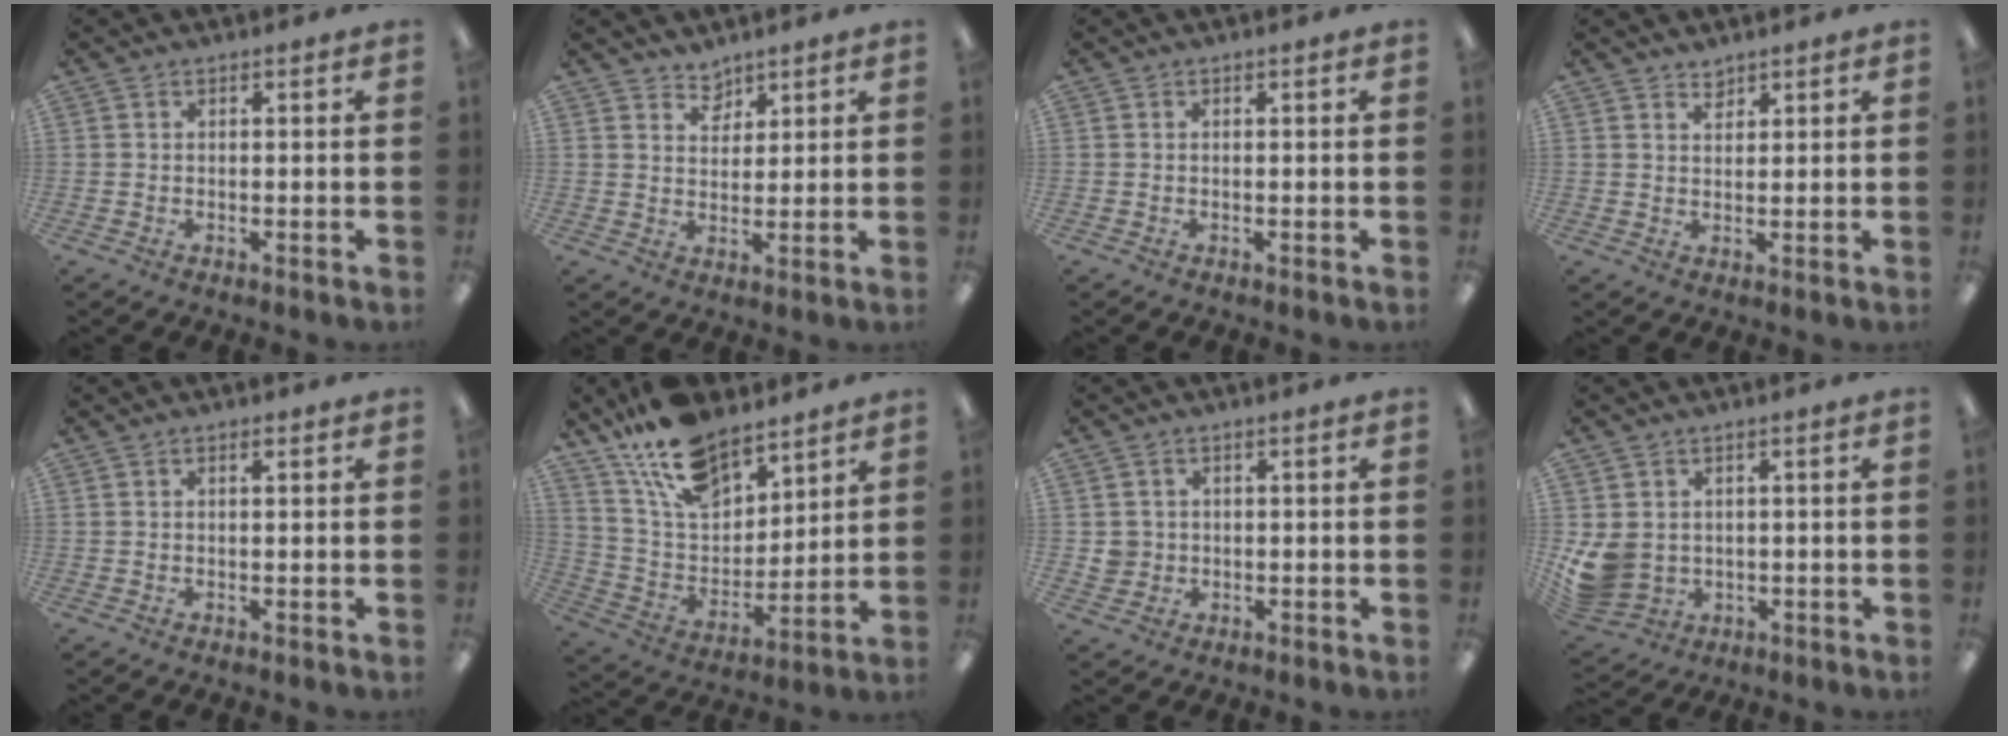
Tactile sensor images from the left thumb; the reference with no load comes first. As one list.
[{"total": 3.3, "force": [2.9, 1.5, 0.2], "torque": [0.007, -0.019, 0.053]}, {"total": 0.0}, {"total": 2.2, "force": [2.0, 0.8, 0.3], "torque": [0.000, -0.008, 0.036]}, {"total": 0.9, "force": [0.6, 0.3, 0.5], "torque": [-0.012, 0.002, 0.011]}, {"total": 16.8, "force": [12.7, 7.8, 7.7], "torque": [-0.161, -0.063, 0.235]}, {"total": 3.3, "force": [0.4, 3.3, 0.3], "torque": [-0.006, 0.005, 0.006]}, {"total": 7.0, "force": [0.6, 6.3, 3.1], "torque": [-0.082, 0.001, 0.016]}]